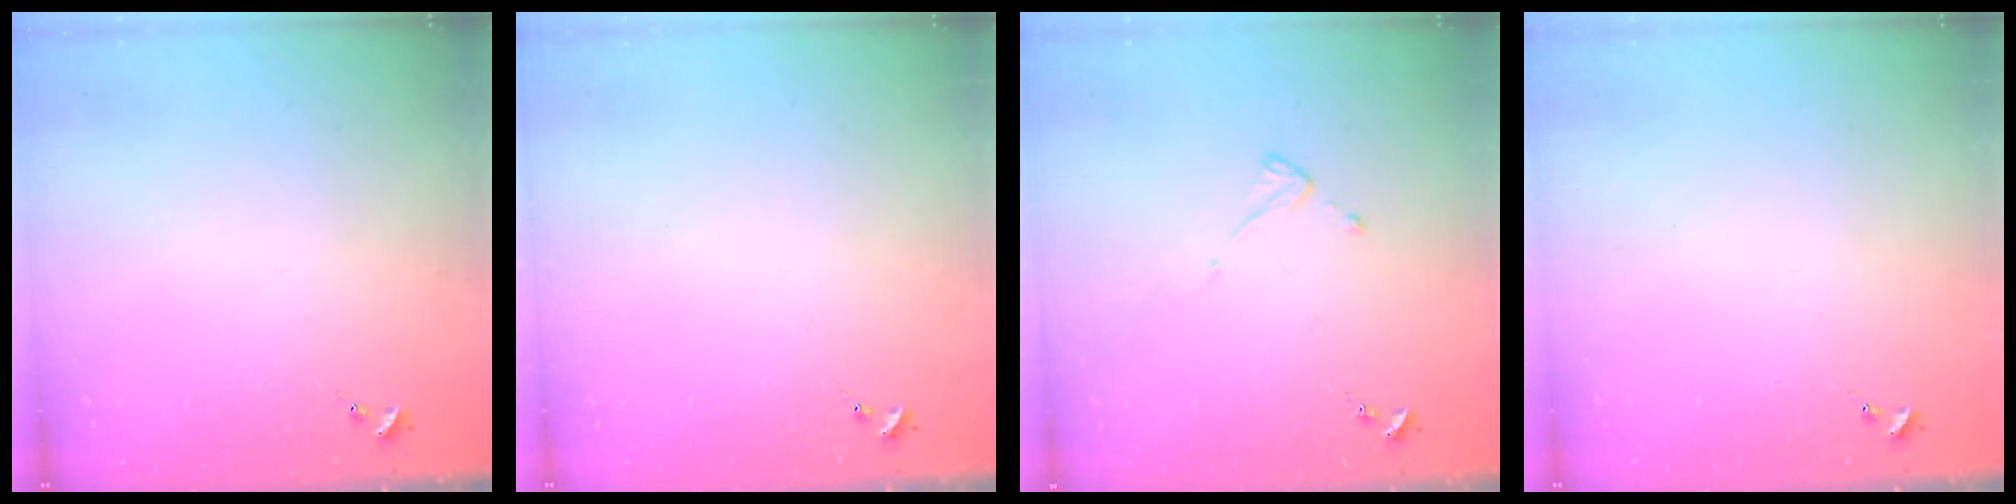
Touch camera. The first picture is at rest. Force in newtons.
{"total": 0.0}
{"total": 3.5, "press": 3.5, "slide": 0.3}
{"total": 0.0}